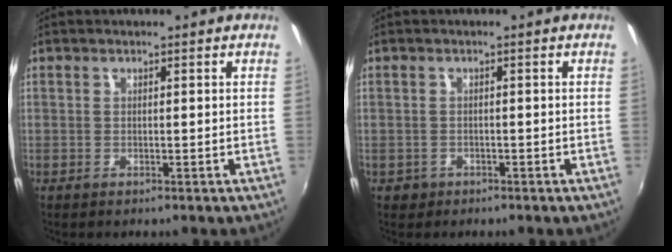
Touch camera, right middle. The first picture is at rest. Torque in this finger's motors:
{"motor_torque": [0.17, -0.17, 0.03, -0.01]}